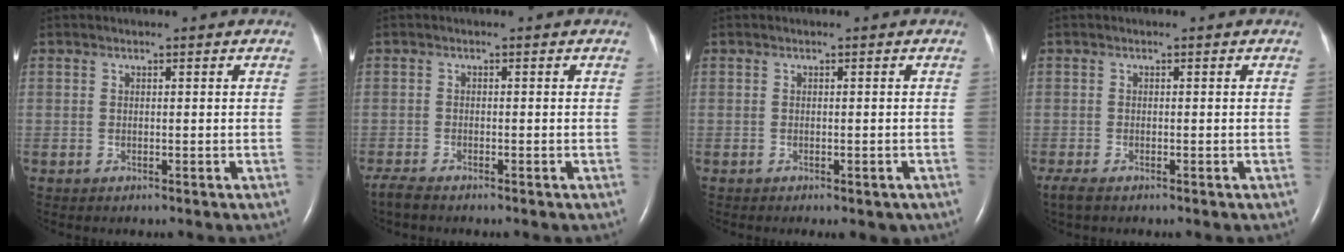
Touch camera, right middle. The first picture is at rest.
{"total": 2.1, "force": [-1.8, 0.3, 1.0], "torque": [-0.029, -0.008, -0.034]}
{"total": 2.4, "force": [-1.5, 1.0, 1.4], "torque": [-0.016, -0.004, -0.013]}
{"total": 2.5, "force": [-1.8, 0.8, 1.6], "torque": [-0.039, -0.010, -0.029]}